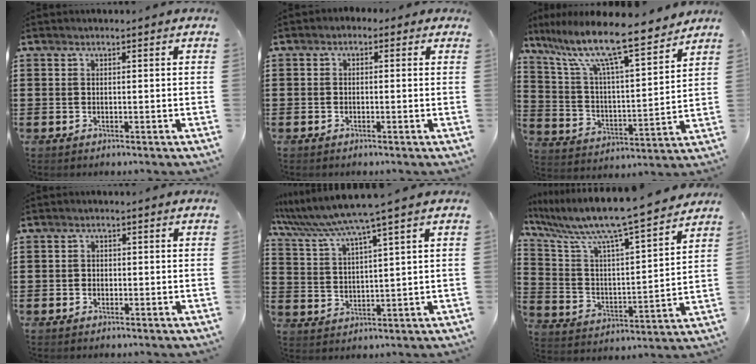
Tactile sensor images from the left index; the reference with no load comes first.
{"total": 1.1, "force": [-0.5, 0.8, 0.4], "torque": [-0.009, 0.005, -0.013]}
{"total": 11.7, "force": [9.8, 0.6, 6.4], "torque": [-0.160, -0.063, 0.163]}
{"total": 1.1, "force": [-0.4, 0.9, 0.3], "torque": [-0.008, 0.004, -0.010]}
{"total": 6.4, "force": [5.0, -0.9, 3.9], "torque": [-0.093, -0.032, 0.082]}
{"total": 9.5, "force": [8.2, -0.1, 4.9], "torque": [-0.129, -0.063, 0.130]}